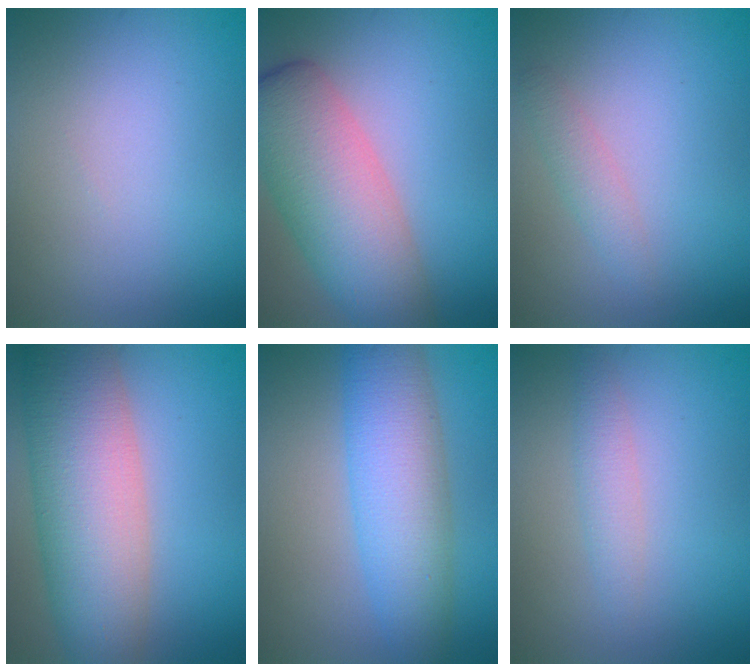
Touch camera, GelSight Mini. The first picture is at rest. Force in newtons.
{"total": 8.5, "press": 8.5, "slide": 0.3}
{"total": 1.6, "press": 1.6, "slide": 0.1}
{"total": 10.4, "press": 10.4, "slide": 0.5}
{"total": 7.2, "press": 7.2, "slide": 0.3}
{"total": 1.9, "press": 1.9, "slide": 0.0}